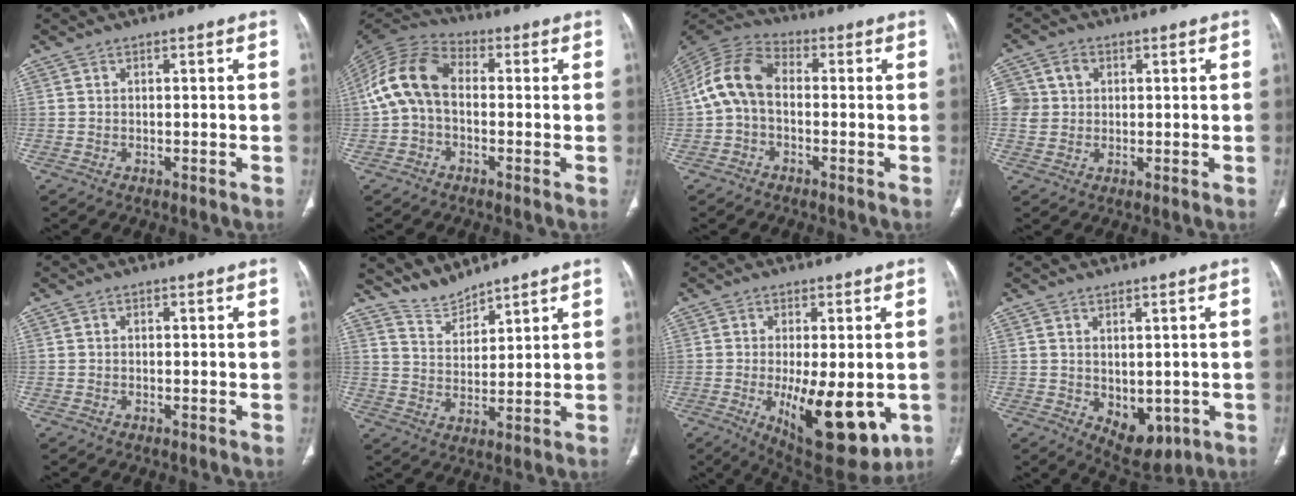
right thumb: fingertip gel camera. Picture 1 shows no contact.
{"total": 11.4, "force": [-0.2, 7.7, 8.4], "torque": [-0.164, 0.032, -0.017]}
{"total": 10.3, "force": [-0.4, 6.9, 7.7], "torque": [-0.149, 0.030, -0.022]}
{"total": 7.3, "force": [1.4, 6.4, 3.0], "torque": [-0.056, 0.014, 0.030]}
{"total": 0.0}
{"total": 5.3, "force": [5.3, 0.7, 0.3], "torque": [-0.002, -0.037, 0.115]}
{"total": 16.3, "force": [-3.8, 6.4, 14.4], "torque": [-0.203, -0.025, -0.036]}
{"total": 7.3, "force": [-1.4, 4.5, 5.6], "torque": [-0.052, -0.005, 0.004]}